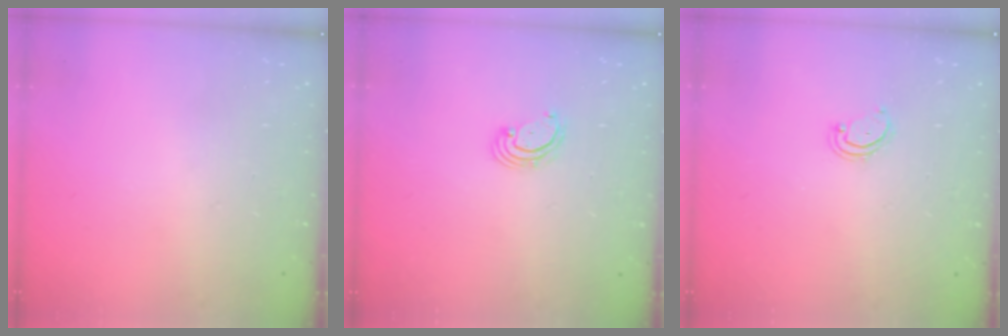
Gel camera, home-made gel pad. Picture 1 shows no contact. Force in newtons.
{"total": 2.7, "press": 2.7, "slide": 0.7}
{"total": 3.1, "press": 3.1, "slide": 0.2}